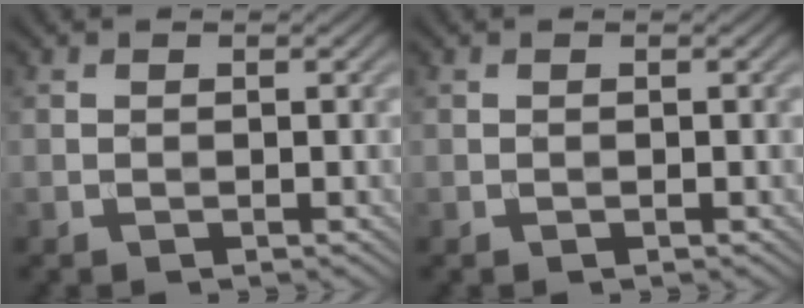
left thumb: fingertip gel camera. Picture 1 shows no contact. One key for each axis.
{"total": 0.0}